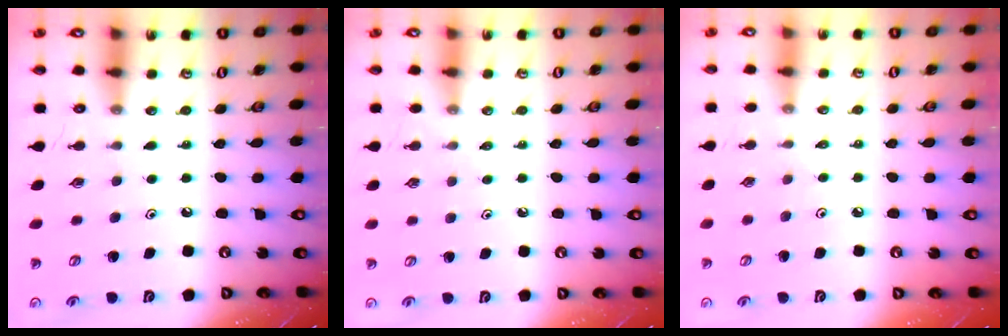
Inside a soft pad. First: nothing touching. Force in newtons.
{"total": 2.6, "press": 2.6, "slide": 0.4}
{"total": 2.6, "press": 2.6, "slide": 0.5}